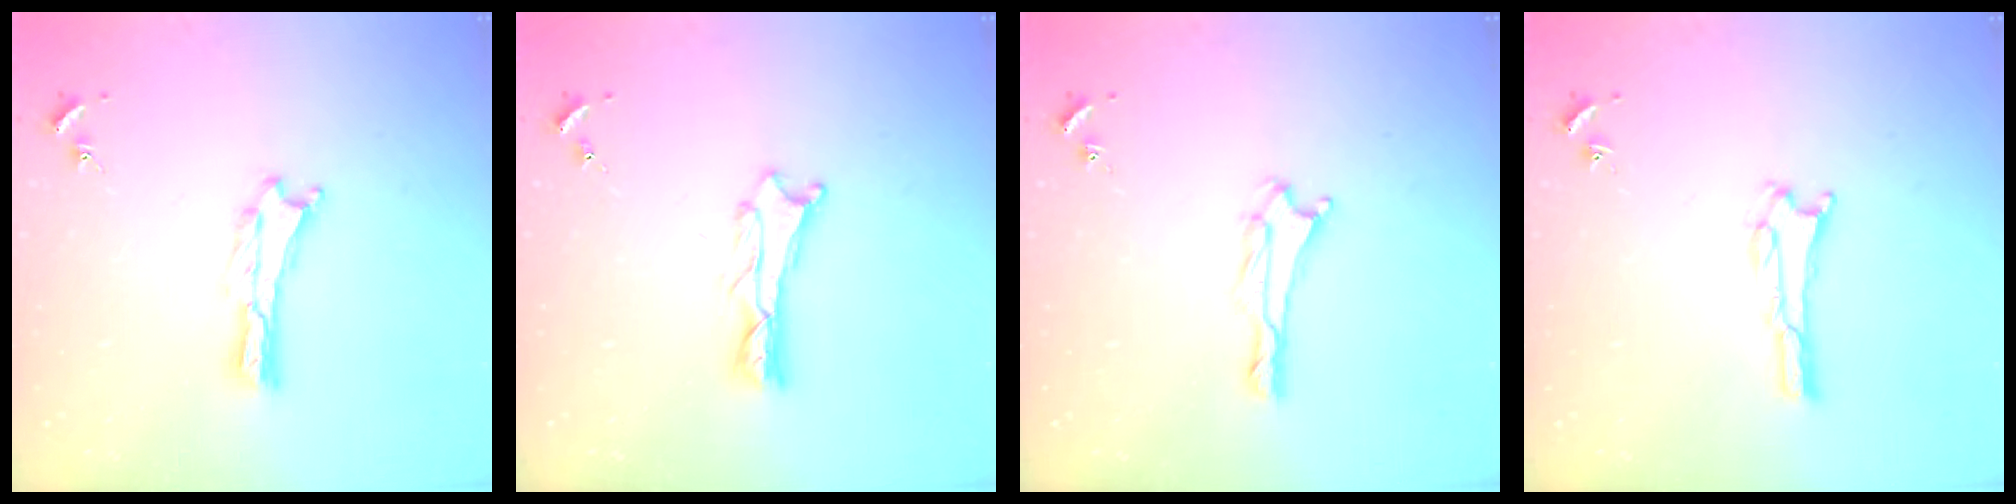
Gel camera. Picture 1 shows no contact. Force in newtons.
{"total": 1.1, "press": 1.0, "slide": 0.2}
{"total": 1.4, "press": 1.4, "slide": 0.2}
{"total": 1.1, "press": 1.0, "slide": 0.1}